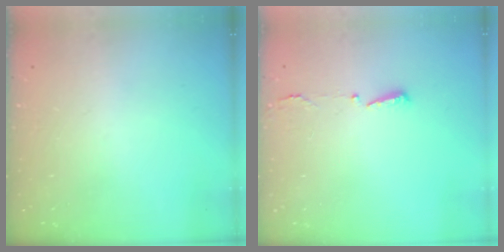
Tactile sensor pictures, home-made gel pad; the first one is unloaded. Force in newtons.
{"total": 2.9, "press": 2.8, "slide": 0.6}